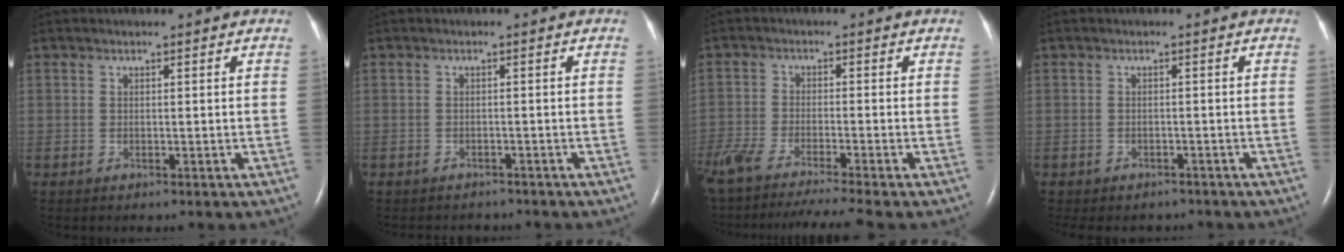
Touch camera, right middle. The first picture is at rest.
{"total": 3.6, "force": [-3.3, 1.4, 0.4], "torque": [-0.007, -0.002, -0.040]}
{"total": 15.4, "force": [-13.2, -0.4, 7.9], "torque": [-0.146, -0.041, -0.219]}
{"total": 6.7, "force": [-5.7, 3.1, 1.5], "torque": [-0.024, 0.002, -0.067]}